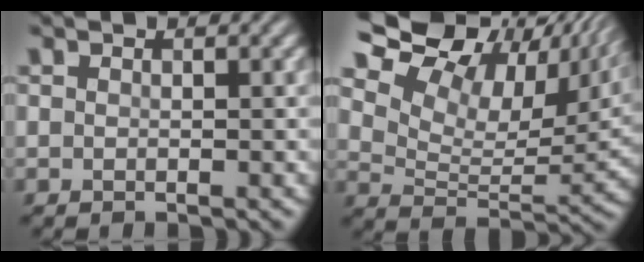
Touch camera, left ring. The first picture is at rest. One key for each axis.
{"total": 15.1, "fx": 10.3, "fy": 7.2, "fz": 8.4, "tx": -0.166, "ty": 0.041, "tz": 0.153}